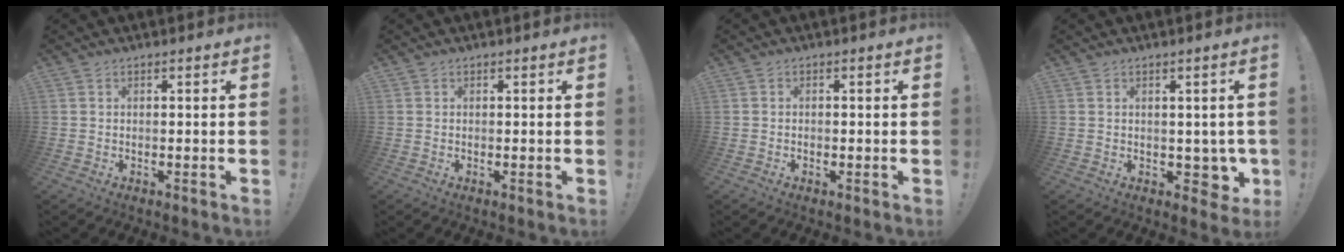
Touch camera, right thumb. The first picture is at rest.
{"total": 0.0}
{"total": 0.8, "force": [-0.4, 0.6, 0.2], "torque": [-0.003, 0.001, -0.007]}
{"total": 5.8, "force": [0.3, 4.8, 3.3], "torque": [-0.023, -0.010, 0.016]}